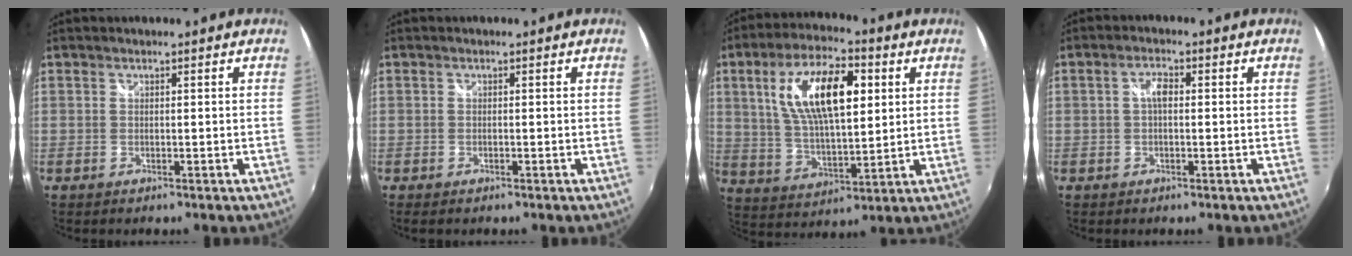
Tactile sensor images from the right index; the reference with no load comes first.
{"total": 0.6, "force": [-0.4, 0.2, 0.5], "torque": [-0.012, -0.001, -0.007]}
{"total": 16.5, "force": [4.9, 6.7, 14.2], "torque": [-0.261, 0.017, 0.092]}
{"total": 2.5, "force": [0.0, 1.2, 2.2], "torque": [-0.043, 0.008, -0.001]}